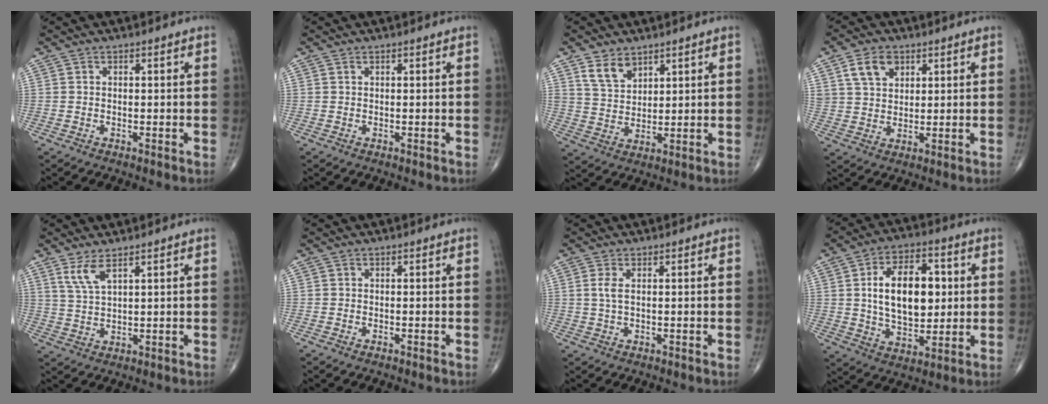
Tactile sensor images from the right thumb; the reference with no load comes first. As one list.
[{"total": 0.0}, {"total": 5.9, "force": [3.9, 3.5, 2.7], "torque": [-0.032, -0.027, 0.084]}, {"total": 6.9, "force": [3.3, 4.7, 3.7], "torque": [-0.050, -0.012, 0.063]}, {"total": 4.4, "force": [2.8, 1.1, 3.2], "torque": [-0.071, -0.017, 0.065]}, {"total": 0.0}, {"total": 2.3, "force": [0.6, 0.8, 2.0], "torque": [-0.052, 0.003, 0.017]}, {"total": 16.4, "force": [2.2, 9.5, 13.2], "torque": [-0.180, 0.000, 0.039]}]